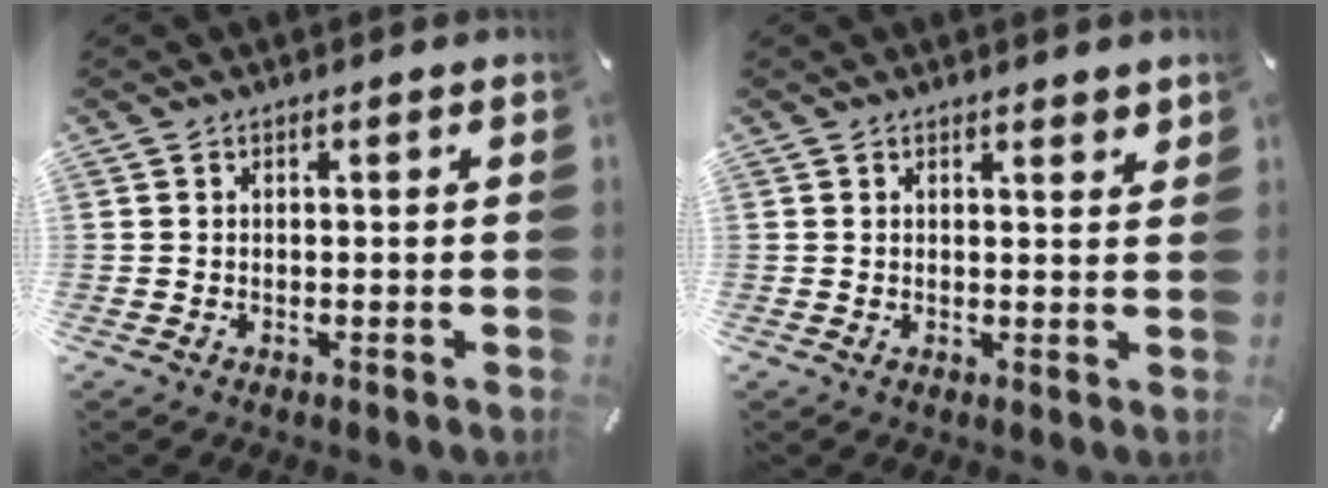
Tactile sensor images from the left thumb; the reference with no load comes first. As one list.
[{"total": 1.6, "force": [1.5, 0.2, 0.5], "torque": [-0.004, -0.010, 0.026]}]